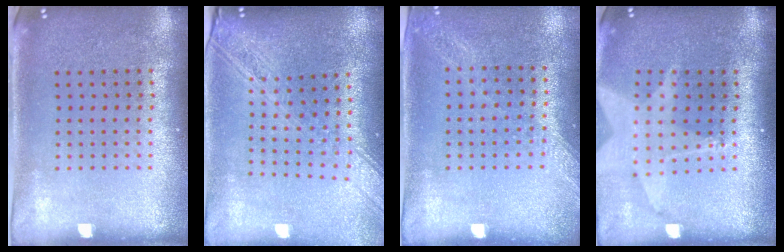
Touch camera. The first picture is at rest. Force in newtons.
{"total": 2.1, "press": 1.8, "slide": 1.1}
{"total": 1.2, "press": 1.2, "slide": 0.4}
{"total": 2.0, "press": 1.6, "slide": 1.3}